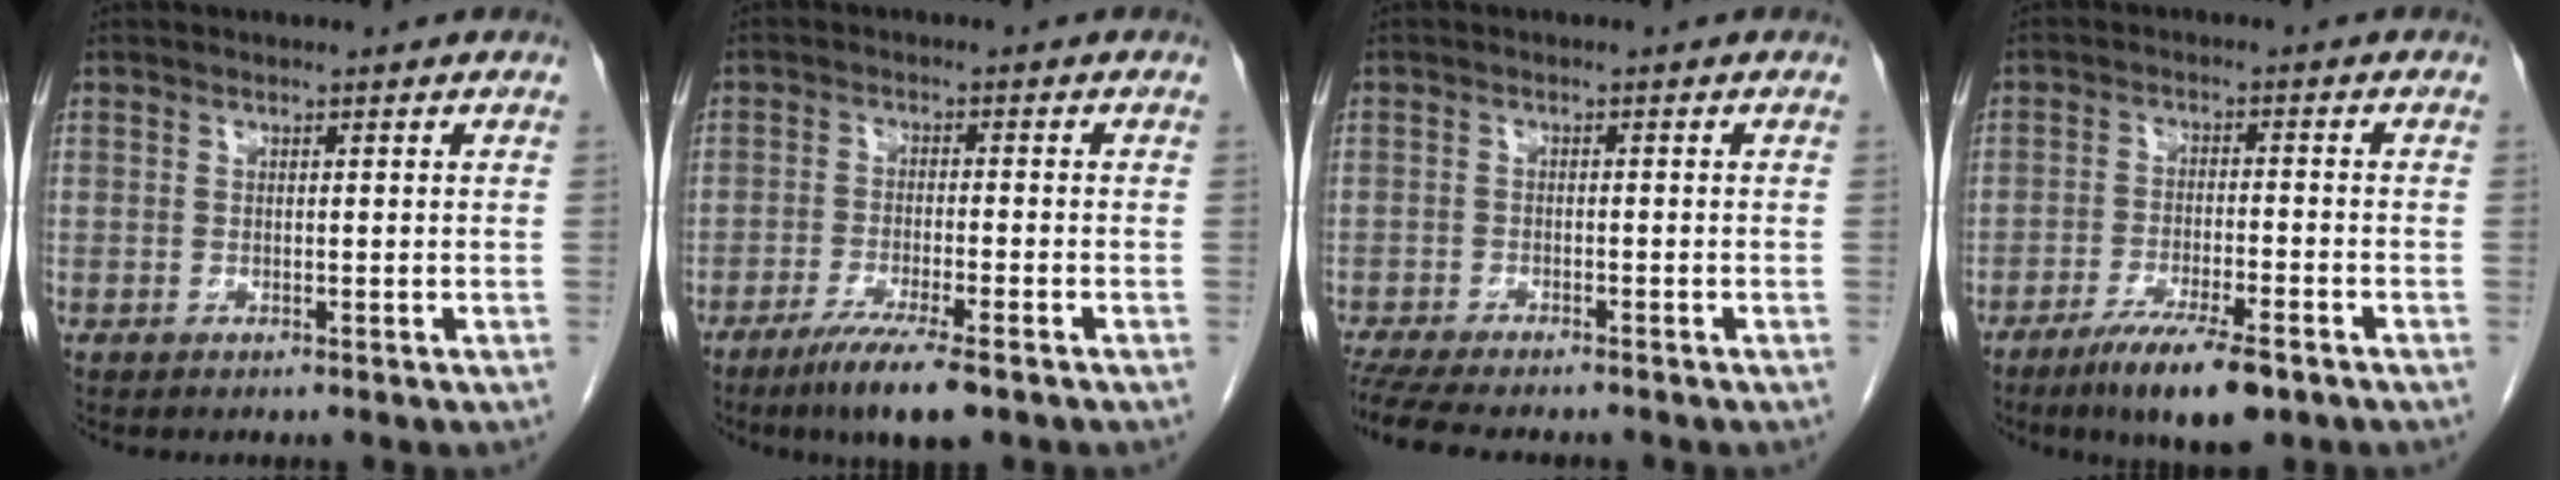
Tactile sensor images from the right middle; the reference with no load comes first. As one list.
[{"total": 7.8, "force": [-5.3, 0.4, 5.7], "torque": [-0.098, -0.020, -0.087]}, {"total": 10.4, "force": [-9.0, 2.0, 4.8], "torque": [-0.074, -0.011, -0.135]}, {"total": 9.4, "force": [-6.3, 1.4, 6.8], "torque": [-0.115, -0.019, -0.102]}]